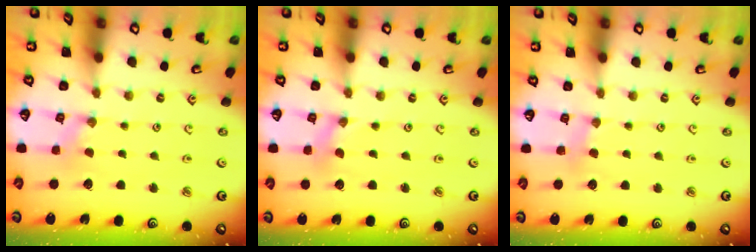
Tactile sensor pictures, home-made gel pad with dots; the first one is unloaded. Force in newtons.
{"total": 0.0}
{"total": 2.5, "press": 2.5, "slide": 0.4}